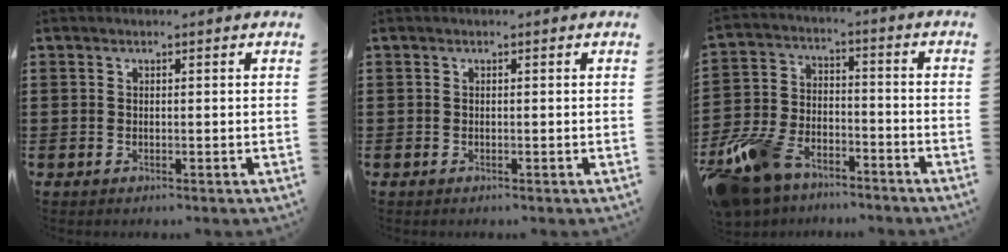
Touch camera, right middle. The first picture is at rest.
{"total": 0.0}
{"total": 10.7, "force": [-8.8, 4.5, 4.0], "torque": [-0.109, 0.027, -0.176]}